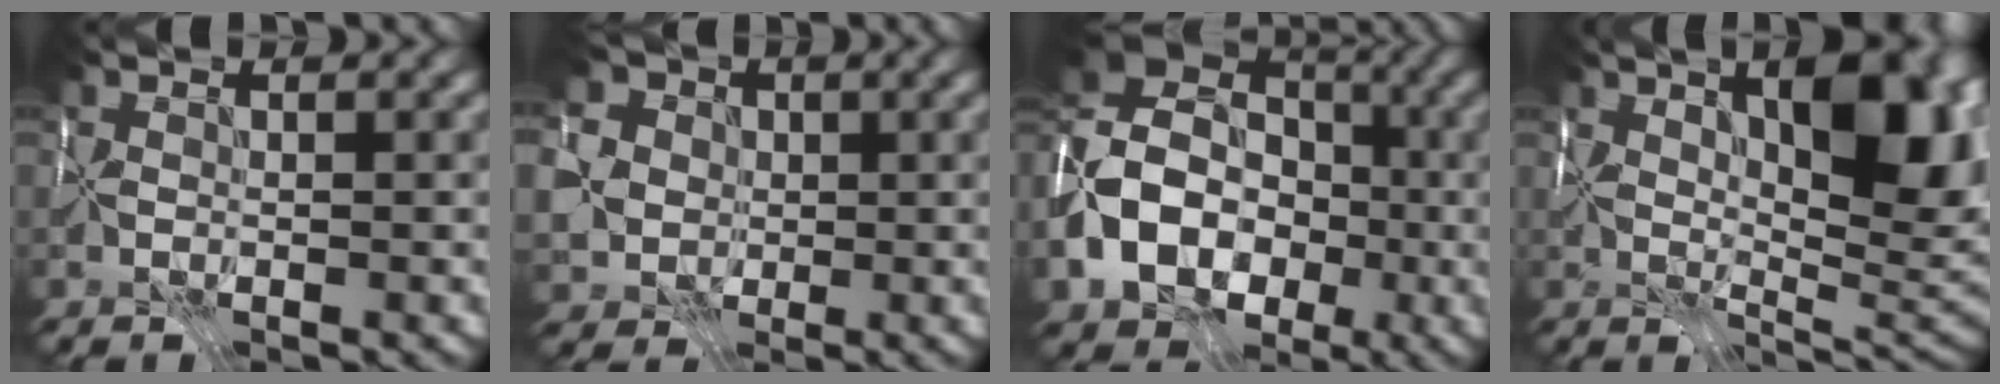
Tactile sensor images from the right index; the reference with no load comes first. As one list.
[{"total": 7.5, "force": [0.4, 6.8, 3.1], "torque": [-0.078, 0.019, -0.018]}, {"total": 12.6, "force": [-3.4, 9.8, 7.2], "torque": [-0.152, -0.011, -0.071]}, {"total": 13.7, "force": [4.5, 5.8, 11.5], "torque": [-0.138, 0.017, 0.062]}]